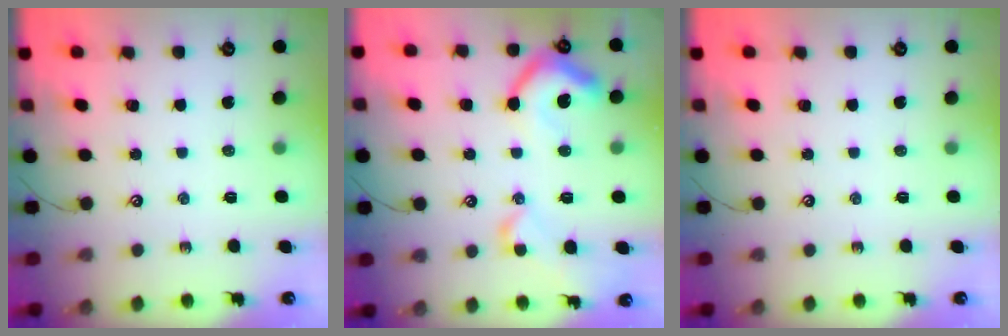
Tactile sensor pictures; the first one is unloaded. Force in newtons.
{"total": 13.4, "press": 13.3, "slide": 1.6}
{"total": 0.0}